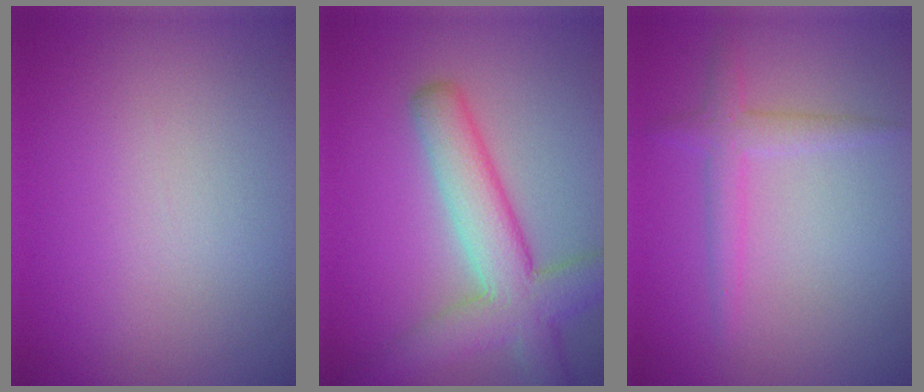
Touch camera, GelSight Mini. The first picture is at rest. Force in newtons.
{"total": 6.5, "press": 6.5, "slide": 0.3}
{"total": 2.1, "press": 2.1, "slide": 0.1}